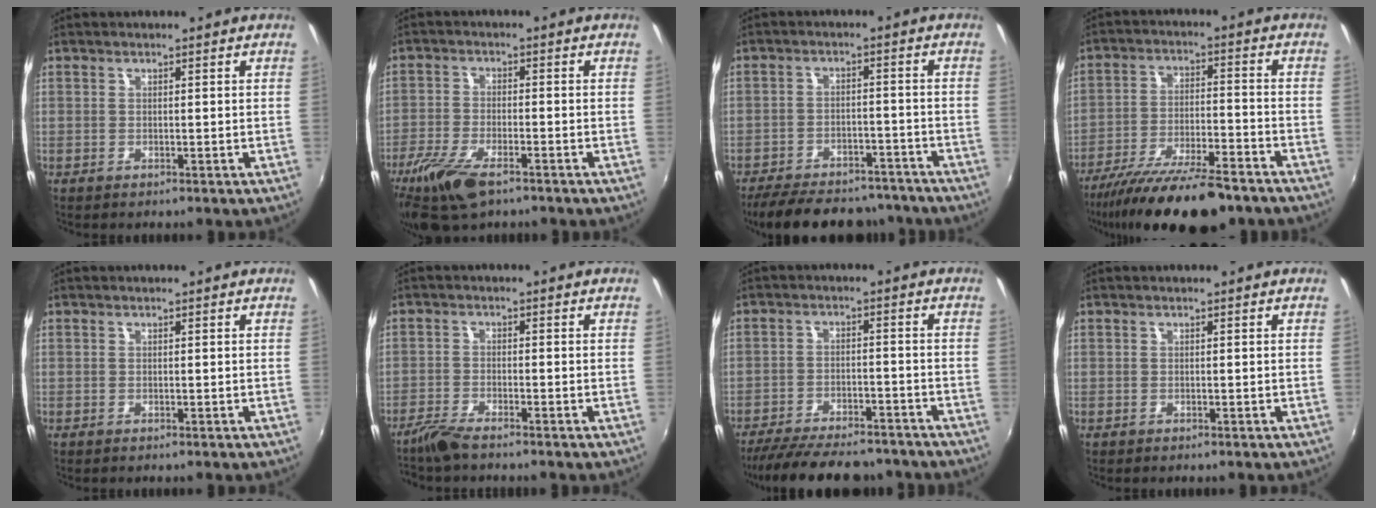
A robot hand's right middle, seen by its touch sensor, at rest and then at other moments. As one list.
[{"total": 10.8, "force": [-7.1, 3.9, 7.1], "torque": [-0.171, -0.030, -0.137]}, {"total": 19.9, "force": [-16.6, 7.3, 8.1], "torque": [-0.172, -0.001, -0.220]}, {"total": 18.8, "force": [-15.0, 4.2, 10.5], "torque": [-0.203, -0.040, -0.241]}, {"total": 0.0}, {"total": 4.3, "force": [-3.8, 0.4, 2.0], "torque": [-0.060, -0.007, -0.078]}, {"total": 18.5, "force": [-15.6, 5.6, 8.2], "torque": [-0.170, -0.021, -0.224]}, {"total": 0.0}]